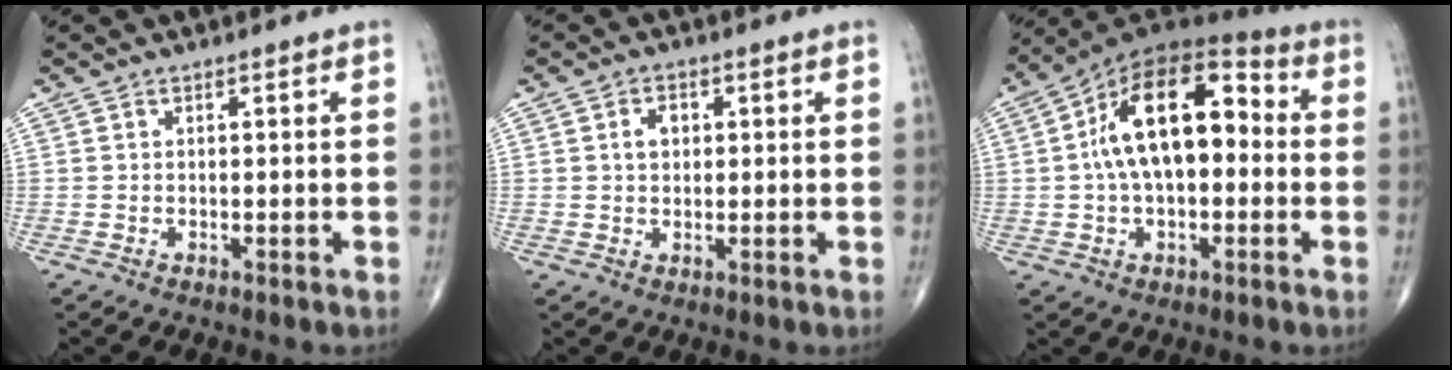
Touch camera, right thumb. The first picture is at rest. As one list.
[{"total": 3.4, "force": [0.7, 2.5, 2.2], "torque": [-0.029, 0.005, 0.011]}, {"total": 18.8, "force": [1.3, 10.3, 15.6], "torque": [-0.246, 0.043, 0.010]}]